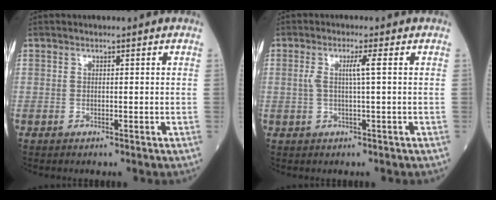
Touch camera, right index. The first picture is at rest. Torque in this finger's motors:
{"motor_torque": [0.35, 0.07, 0.05, 0.06]}